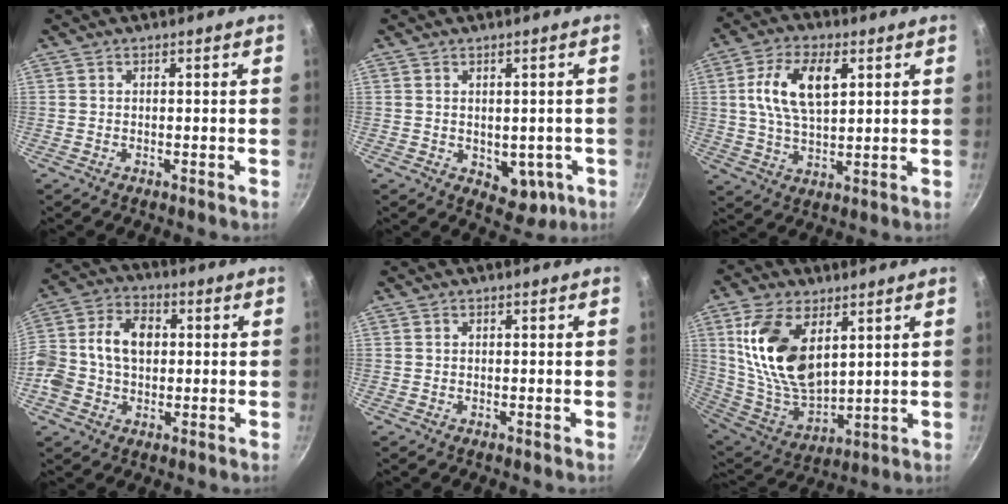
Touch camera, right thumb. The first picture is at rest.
{"total": 6.7, "force": [-1.3, 4.5, 4.8], "torque": [-0.031, -0.002, -0.005]}
{"total": 12.1, "force": [3.3, 6.4, 9.7], "torque": [-0.170, 0.000, 0.057]}
{"total": 13.0, "force": [0.3, 9.5, 8.9], "torque": [-0.149, 0.028, -0.013]}
{"total": 0.0}
{"total": 18.3, "force": [6.1, 10.3, 13.8], "torque": [-0.248, -0.038, 0.132]}